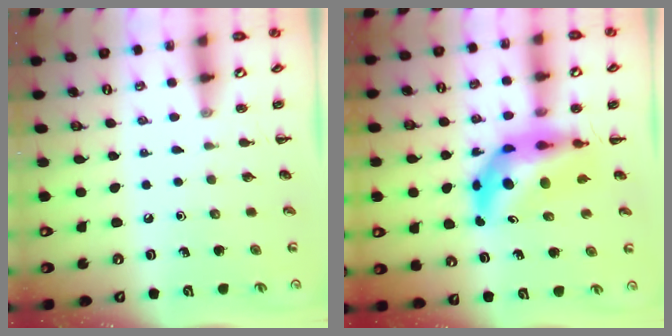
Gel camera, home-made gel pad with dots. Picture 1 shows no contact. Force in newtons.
{"total": 9.3, "press": 8.7, "slide": 3.2}